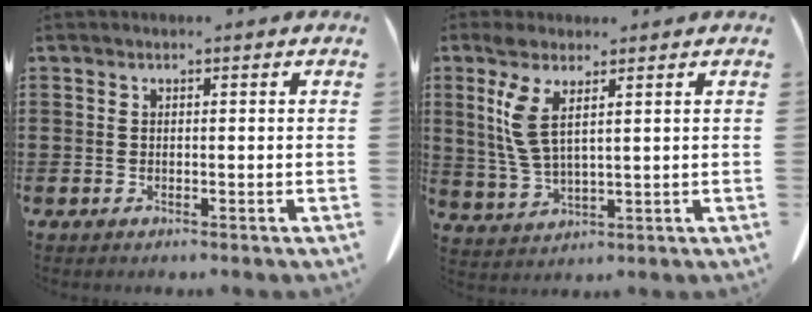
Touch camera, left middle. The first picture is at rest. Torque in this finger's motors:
{"motor_torque": [0.53, -0.11, 0.61, 0.21]}